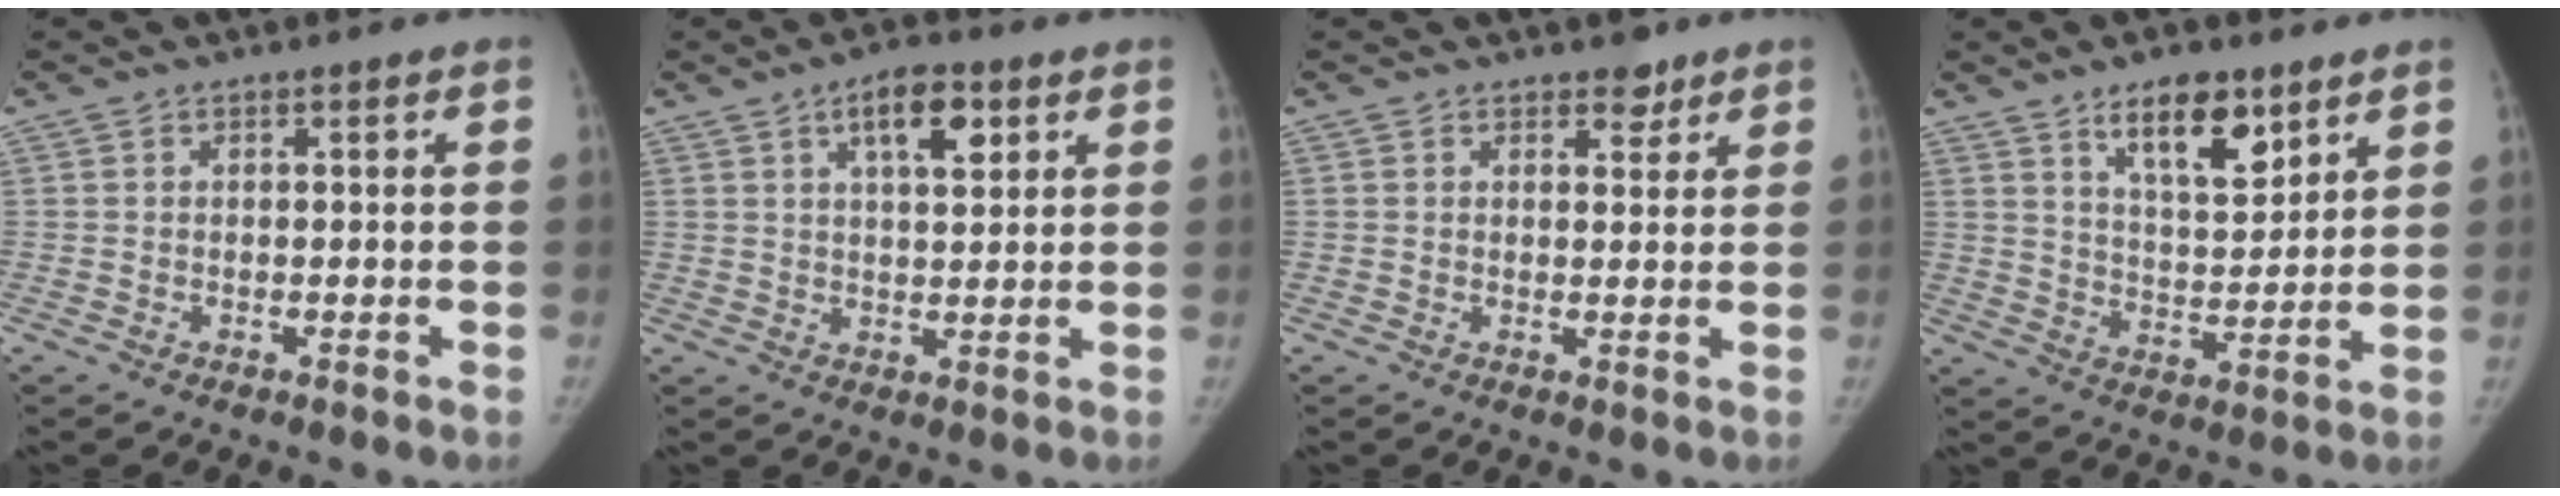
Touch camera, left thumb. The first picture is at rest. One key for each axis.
{"total": 7.8, "fx": 3.6, "fy": 3.3, "fz": 6.0, "tx": -0.075, "ty": -0.012, "tz": 0.055}
{"total": 2.7, "fx": 2.0, "fy": 1.6, "fz": 0.9, "tx": 0.007, "ty": -0.012, "tz": 0.026}
{"total": 11.2, "fx": 7.1, "fy": 4.6, "fz": 7.4, "tx": -0.096, "ty": -0.048, "tz": 0.123}